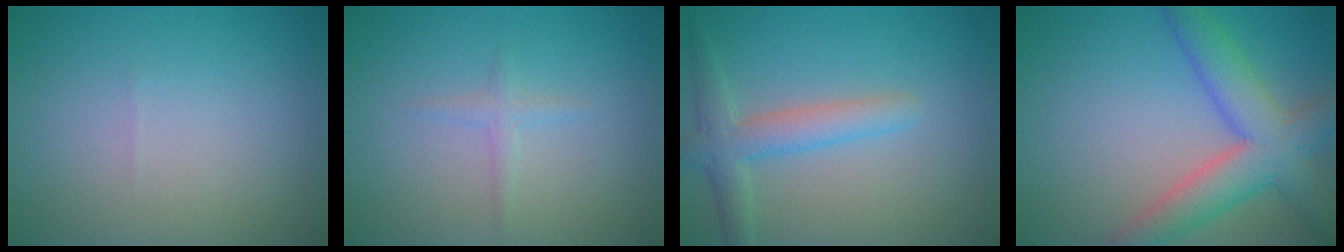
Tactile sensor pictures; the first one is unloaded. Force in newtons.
{"total": 1.1, "press": 1.1, "slide": 0.0}
{"total": 3.5, "press": 3.5, "slide": 0.2}
{"total": 6.7, "press": 6.7, "slide": 0.3}